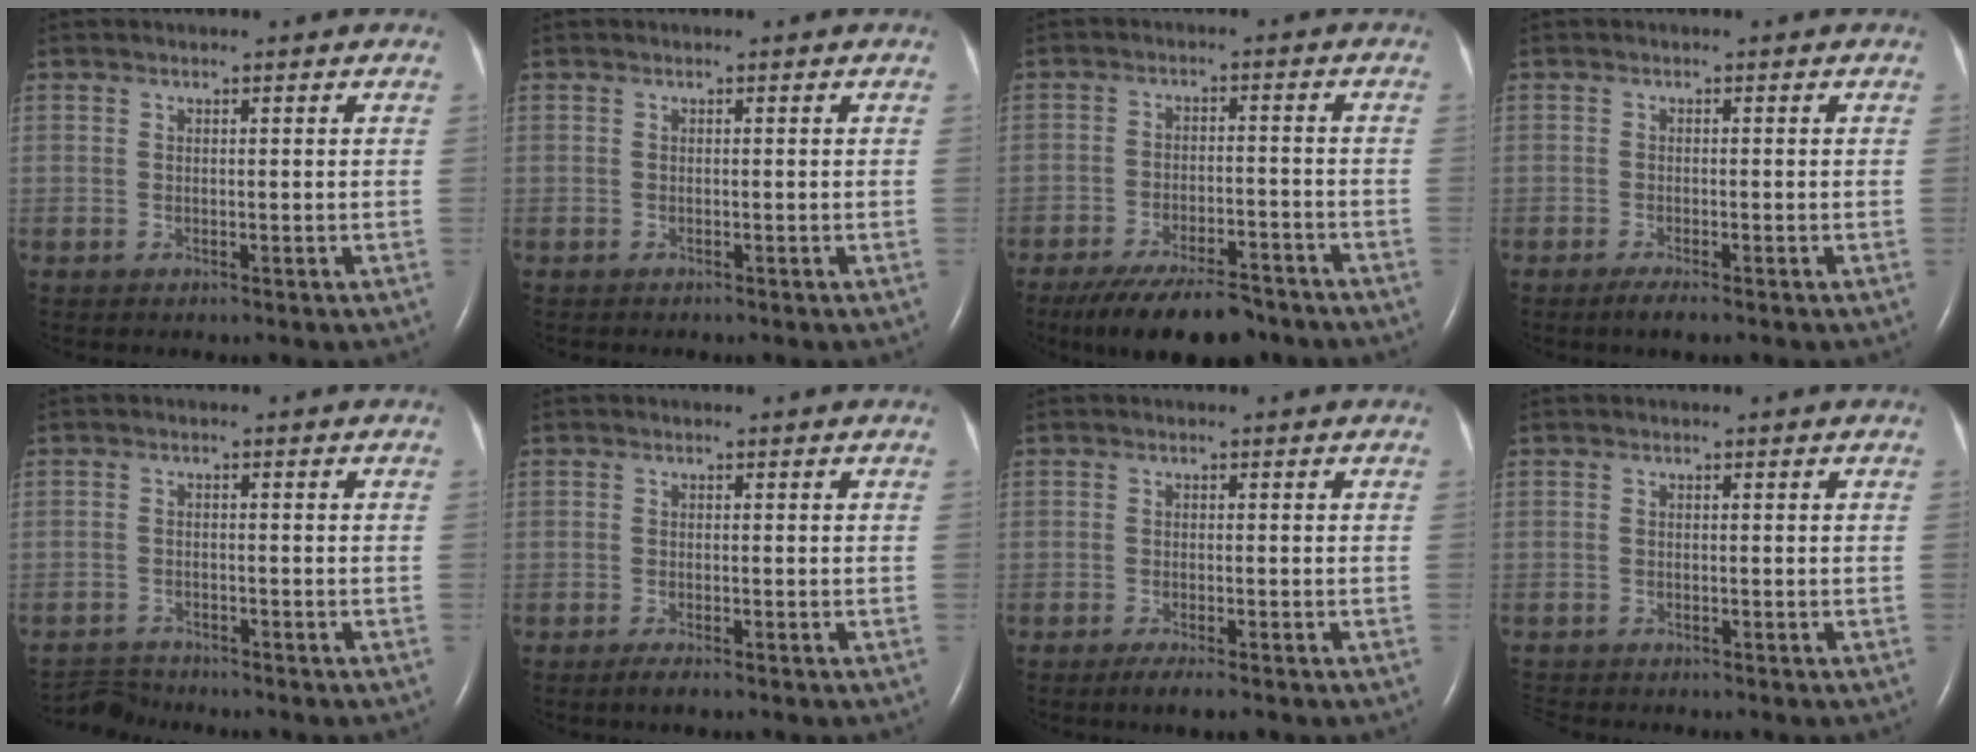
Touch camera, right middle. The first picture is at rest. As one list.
[{"total": 0.0}, {"total": 12.6, "force": [-10.3, 3.4, 6.3], "torque": [-0.100, -0.009, -0.160]}, {"total": 2.1, "force": [-1.5, 0.1, 1.5], "torque": [-0.032, -0.006, -0.029]}, {"total": 3.3, "force": [-3.2, -0.1, -0.7], "torque": [0.009, -0.016, -0.058]}, {"total": 1.6, "force": [-1.2, 0.1, 1.0], "torque": [-0.025, -0.005, -0.024]}, {"total": 3.0, "force": [-2.2, 0.3, 2.0], "torque": [-0.034, -0.007, -0.036]}, {"total": 2.1, "force": [-2.1, 0.4, 0.3], "torque": [-0.005, -0.009, -0.034]}]